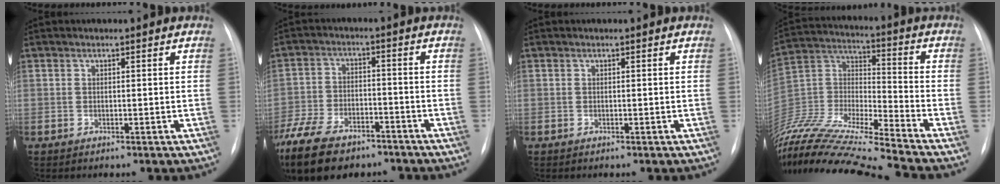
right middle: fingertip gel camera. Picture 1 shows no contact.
{"total": 18.8, "force": [-13.1, 9.3, 9.8], "torque": [-0.273, -0.023, -0.216]}
{"total": 0.0}
{"total": 22.8, "force": [-20.8, -1.6, 9.1], "torque": [-0.197, -0.013, -0.377]}